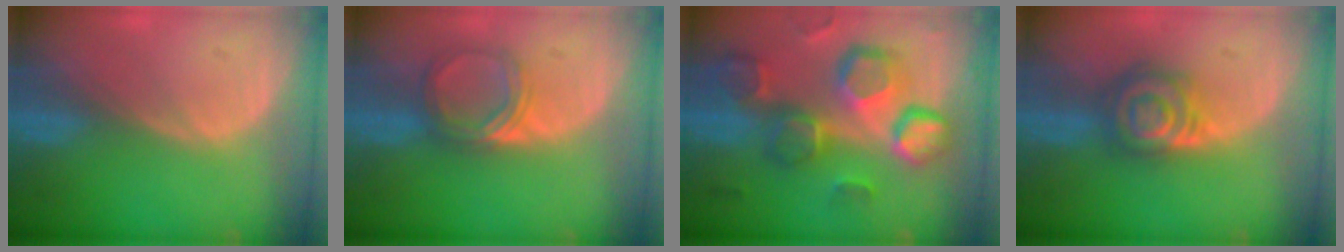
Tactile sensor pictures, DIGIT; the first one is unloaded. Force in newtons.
{"total": 5.3, "press": 4.9, "slide": 2.0}
{"total": 13.1, "press": 11.4, "slide": 6.4}
{"total": 6.9, "press": 6.5, "slide": 2.5}